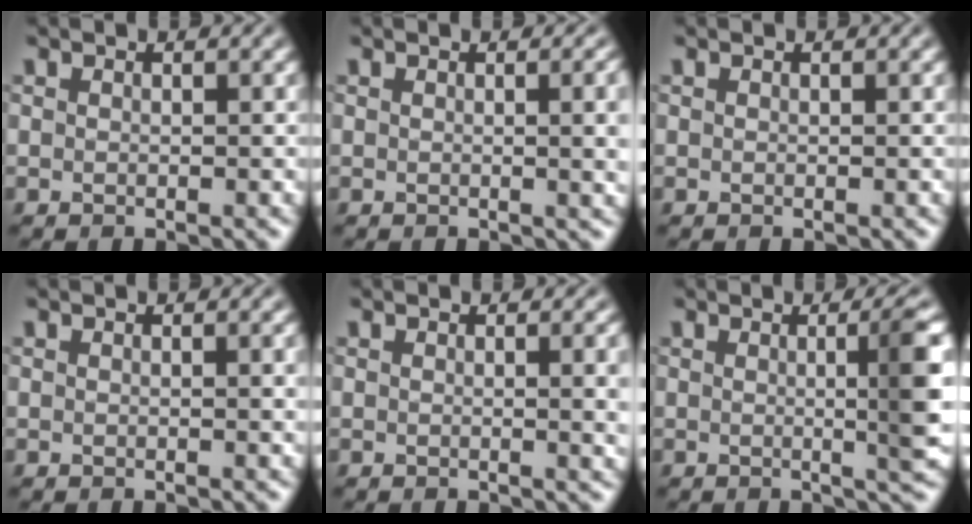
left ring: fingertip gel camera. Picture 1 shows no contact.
{"total": 3.8, "force": [0.1, 1.3, 3.5], "torque": [-0.027, 0.006, 0.001]}
{"total": 0.0}
{"total": 1.4, "force": [0.2, 0.4, 1.3], "torque": [-0.012, 0.002, 0.001]}
{"total": 3.4, "force": [0.1, 1.1, 3.3], "torque": [-0.028, 0.003, -0.001]}
{"total": 5.2, "force": [0.3, 1.0, 5.1], "torque": [-0.062, 0.004, 0.001]}